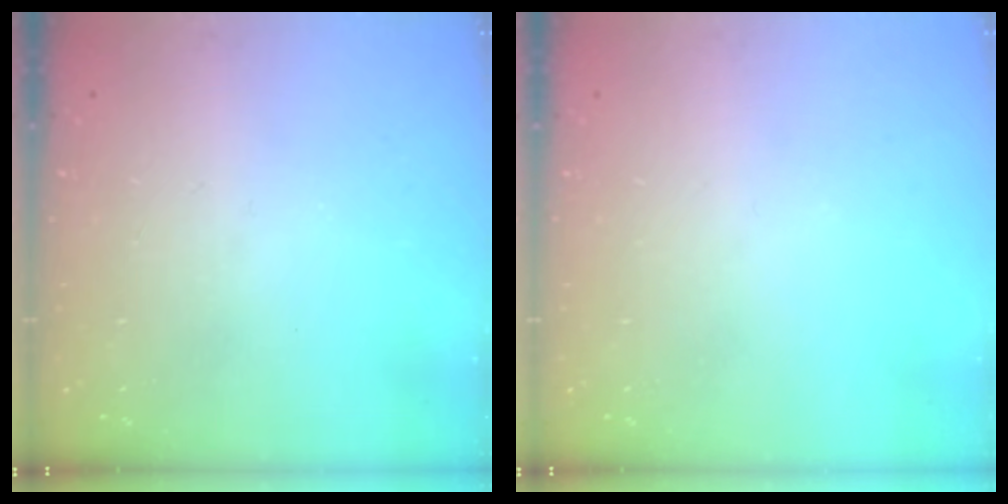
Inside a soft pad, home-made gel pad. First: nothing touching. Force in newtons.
{"total": 0.0}